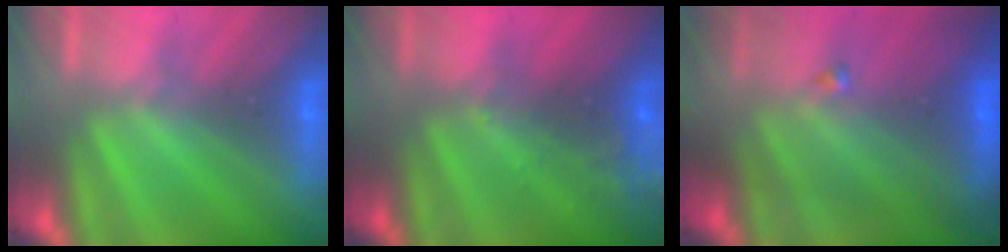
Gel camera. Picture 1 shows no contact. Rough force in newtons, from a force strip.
{"total": 5.8}
{"total": 7.6}